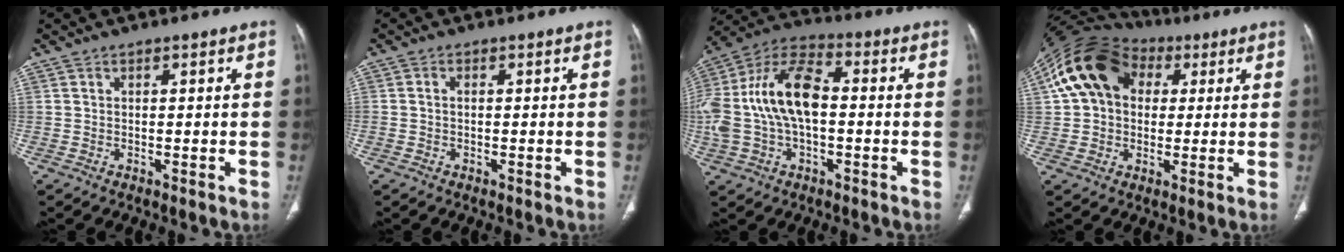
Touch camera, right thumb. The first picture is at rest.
{"total": 0.9, "force": [-0.1, 0.6, 0.7], "torque": [-0.012, 0.001, -0.003]}
{"total": 18.4, "force": [-0.1, 10.1, 15.4], "torque": [-0.323, 0.041, -0.005]}
{"total": 16.9, "force": [4.6, 12.6, 10.2], "torque": [-0.177, 0.030, 0.074]}